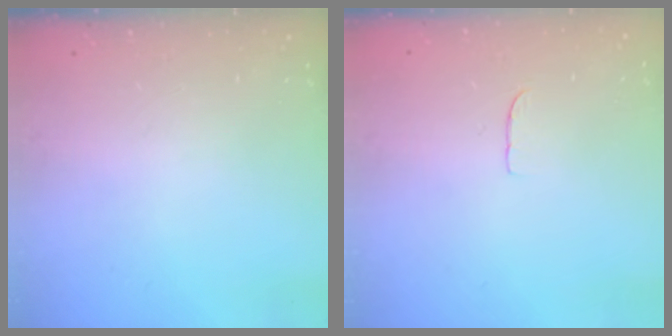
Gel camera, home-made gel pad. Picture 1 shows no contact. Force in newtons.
{"total": 3.2, "press": 3.2, "slide": 0.3}